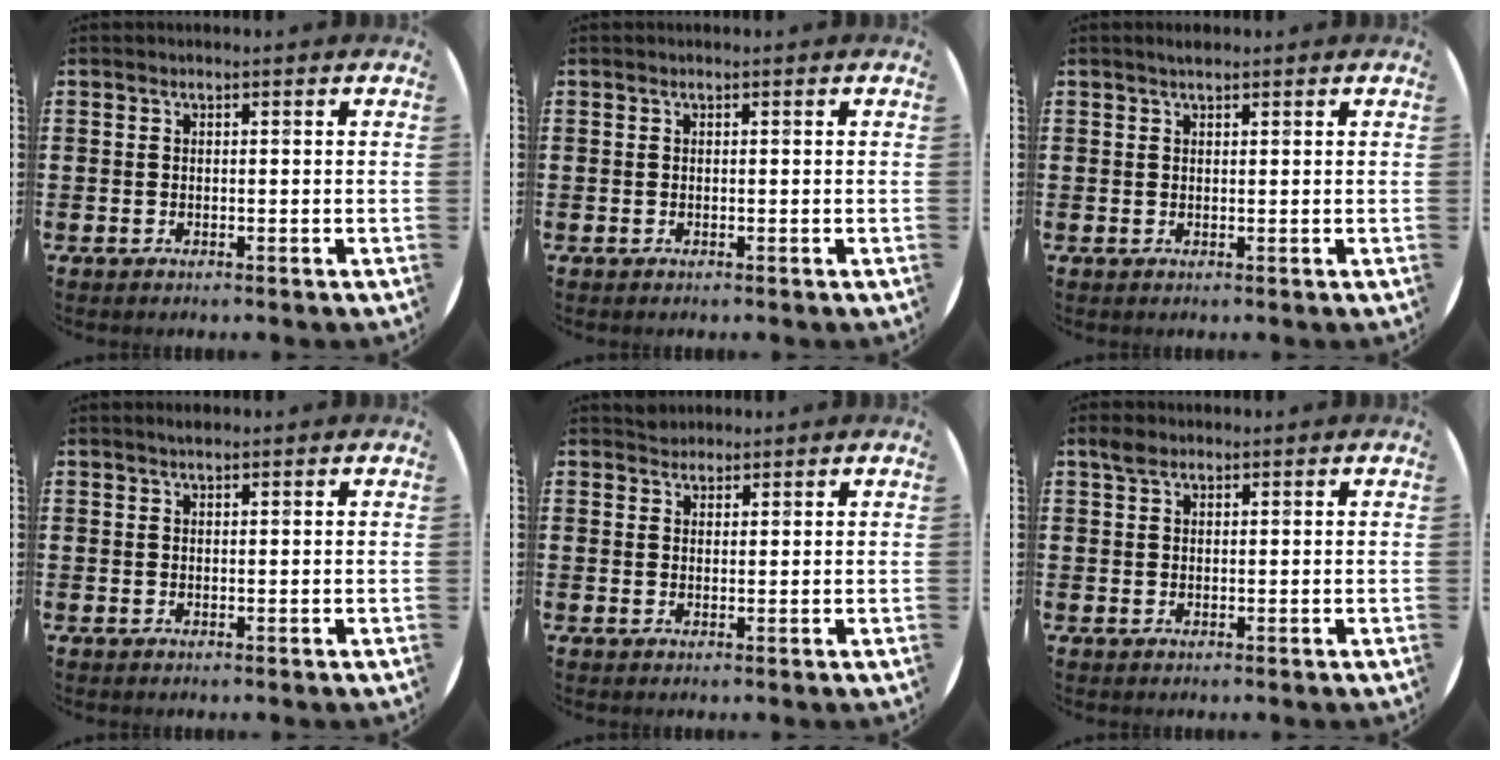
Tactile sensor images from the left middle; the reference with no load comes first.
{"total": 0.0}
{"total": 1.0, "force": [0.9, 0.2, 0.4], "torque": [-0.007, 0.003, 0.015]}
{"total": 0.8, "force": [0.7, 0.1, 0.3], "torque": [-0.005, 0.002, 0.012]}
{"total": 1.6, "force": [1.5, 0.5, -0.2], "torque": [0.003, 0.003, 0.030]}
{"total": 1.7, "force": [1.3, 1.0, 0.6], "torque": [-0.004, 0.002, 0.022]}